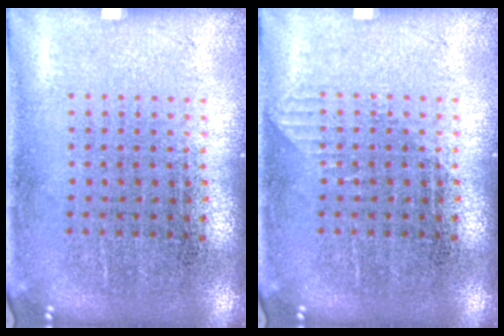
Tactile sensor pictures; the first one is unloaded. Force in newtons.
{"total": 0.6, "press": 0.5, "slide": 0.2}